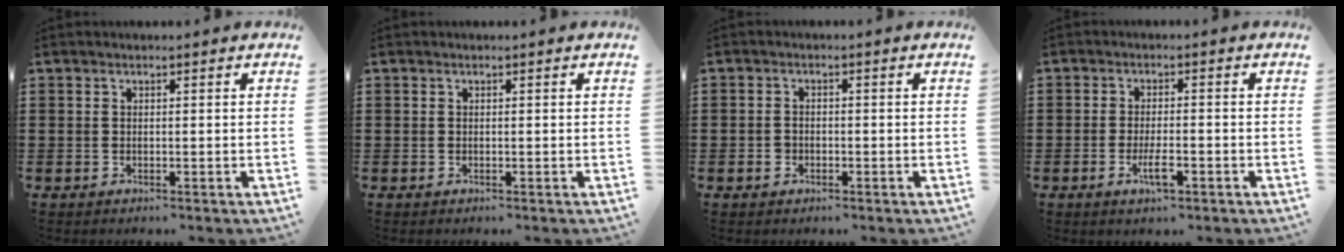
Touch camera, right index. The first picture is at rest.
{"total": 0.0}
{"total": 1.3, "force": [-0.7, 0.9, 0.6], "torque": [-0.015, -0.002, -0.013]}
{"total": 3.9, "force": [-1.7, 1.1, 3.4], "torque": [-0.063, 0.000, -0.032]}